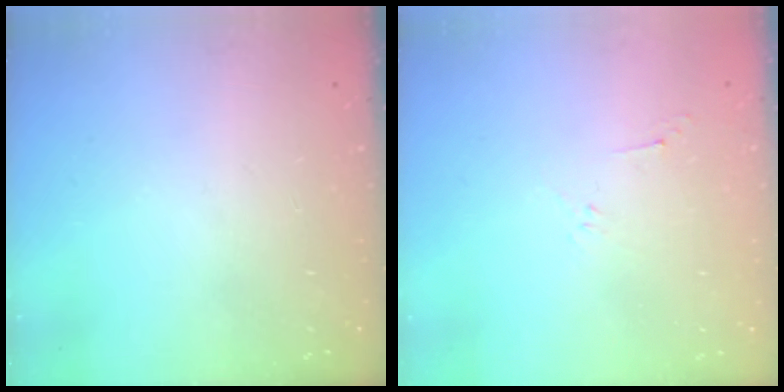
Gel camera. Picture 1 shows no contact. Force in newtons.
{"total": 2.8, "press": 2.7, "slide": 0.6}